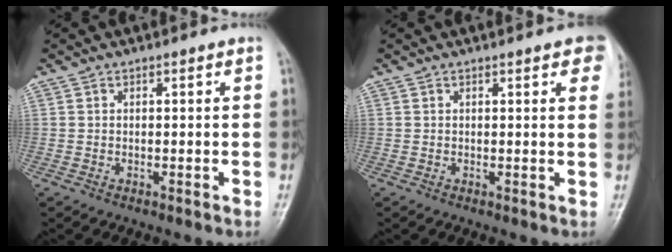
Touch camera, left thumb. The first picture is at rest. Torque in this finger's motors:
{"motor_torque": [0.83, 0.67, 0.47, -0.50, 0.00]}